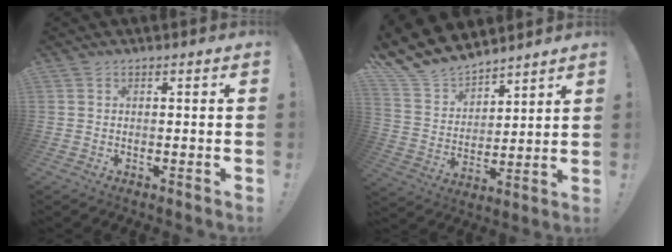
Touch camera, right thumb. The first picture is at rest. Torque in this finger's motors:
{"motor_torque": [-0.82, 0.87, 0.01, 0.18, 0.05]}